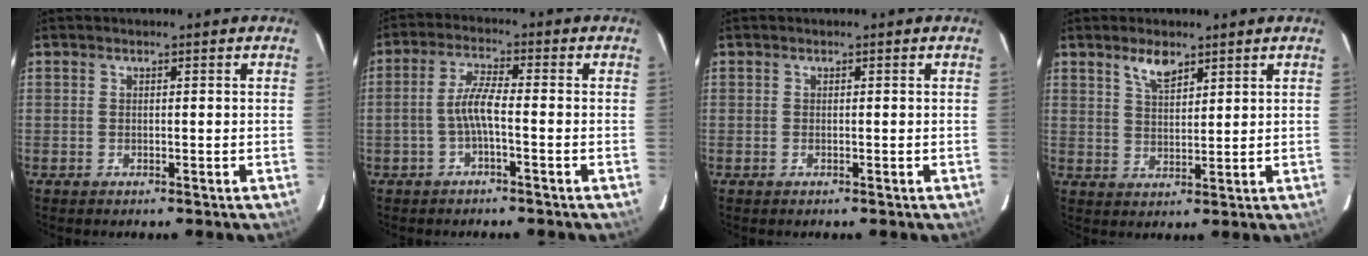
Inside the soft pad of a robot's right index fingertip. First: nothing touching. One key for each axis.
{"total": 4.4, "fx": -1.7, "fy": 0.6, "fz": 4.1, "tx": -0.090, "ty": 0.011, "tz": -0.032}
{"total": 0.0}
{"total": 4.6, "fx": 3.2, "fy": 1.8, "fz": 2.7, "tx": -0.044, "ty": 0.001, "tz": 0.060}